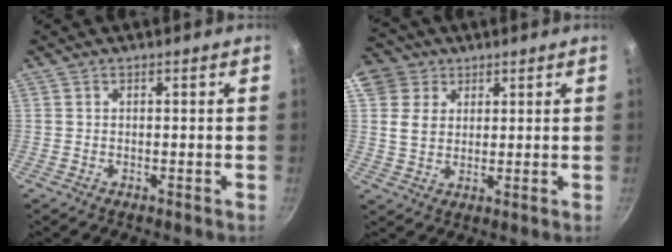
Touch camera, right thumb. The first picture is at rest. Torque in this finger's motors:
{"motor_torque": [-0.60, 2.39, 0.37, -0.15, 0.28]}